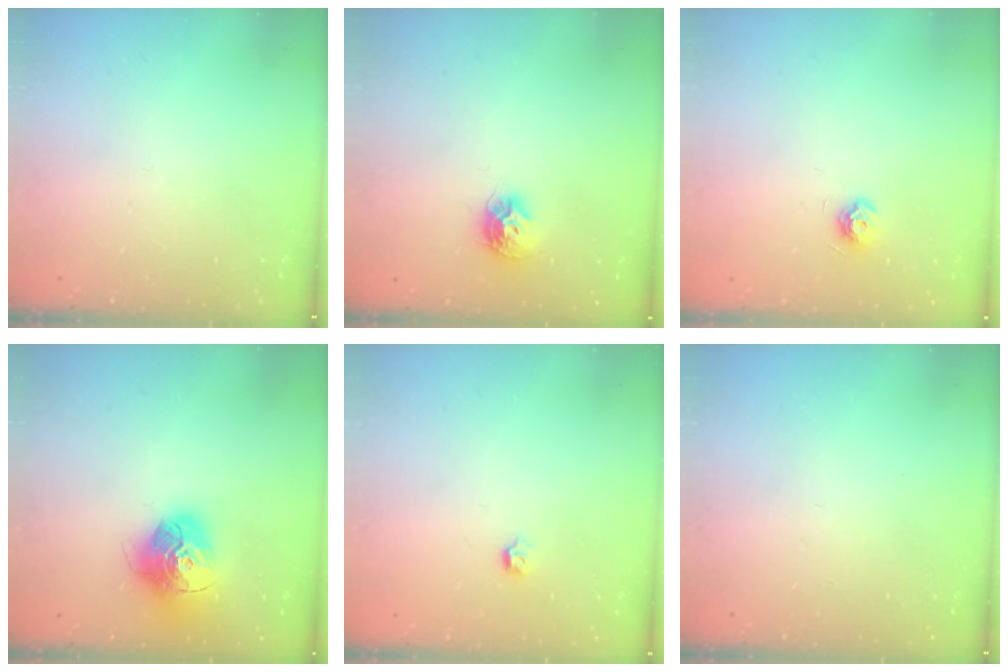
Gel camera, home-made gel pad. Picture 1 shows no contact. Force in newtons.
{"total": 9.3, "press": 9.3, "slide": 0.3}
{"total": 7.6, "press": 7.5, "slide": 1.1}
{"total": 16.5, "press": 16.4, "slide": 1.5}
{"total": 2.8, "press": 2.7, "slide": 0.8}
{"total": 0.0}